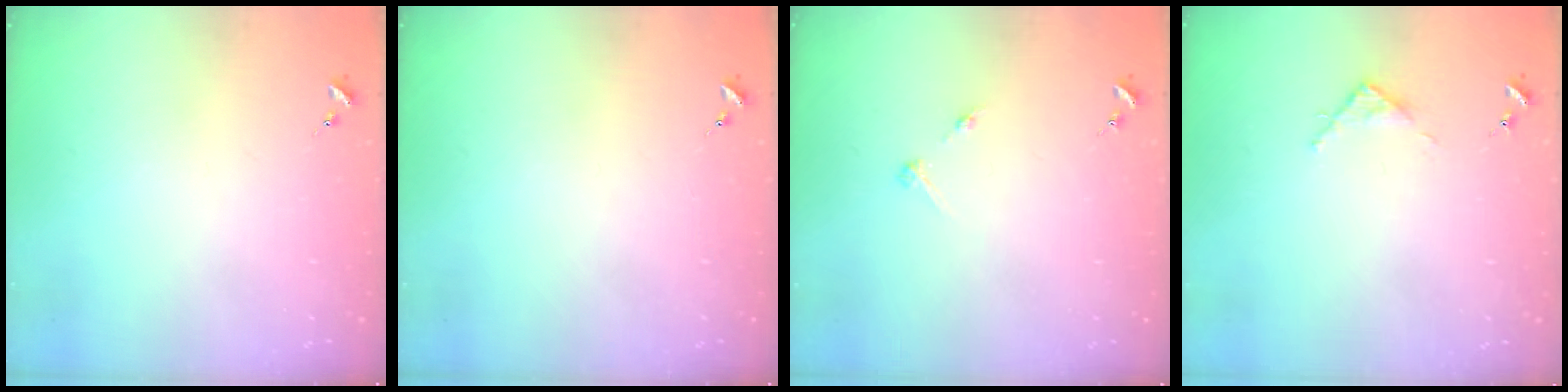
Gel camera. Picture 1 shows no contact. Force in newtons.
{"total": 0.0}
{"total": 2.8, "press": 2.8, "slide": 0.3}
{"total": 2.8, "press": 2.8, "slide": 0.4}